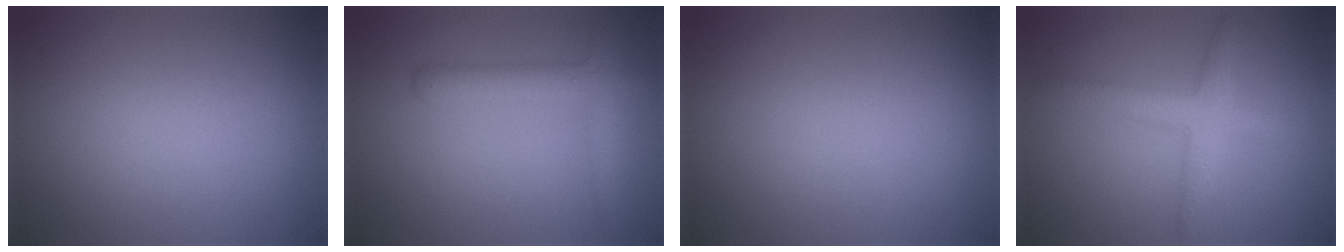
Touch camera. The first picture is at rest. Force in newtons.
{"total": 3.0, "press": 3.0, "slide": 0.2}
{"total": 0.0}
{"total": 3.2, "press": 3.2, "slide": 0.2}